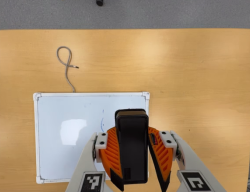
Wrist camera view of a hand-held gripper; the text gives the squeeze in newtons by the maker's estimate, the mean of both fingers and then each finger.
{"total": 10.1, "left": 9.9, "right": 10.4}